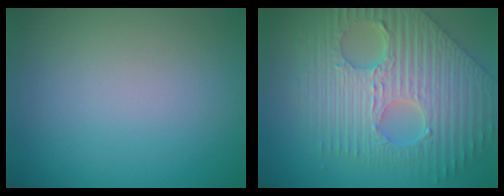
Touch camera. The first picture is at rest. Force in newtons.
{"total": 10.1, "press": 7.0, "slide": 7.3}